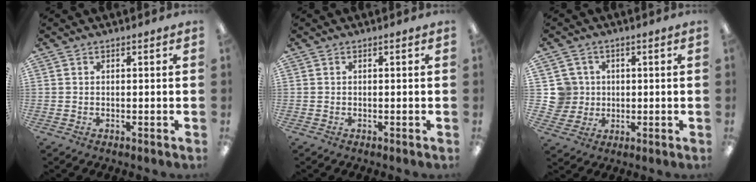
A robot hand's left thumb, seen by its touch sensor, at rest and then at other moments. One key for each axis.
{"total": 0.0}
{"total": 7.1, "fx": 1.4, "fy": 6.9, "fz": 0.8, "tx": -0.040, "ty": 0.003, "tz": 0.030}